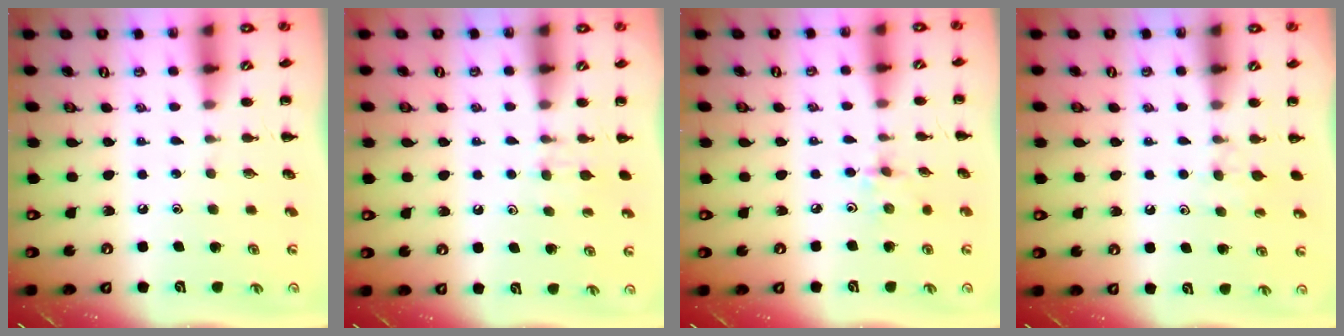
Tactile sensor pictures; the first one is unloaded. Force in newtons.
{"total": 4.5, "press": 4.1, "slide": 1.8}
{"total": 2.4, "press": 2.3, "slide": 0.8}
{"total": 4.7, "press": 4.3, "slide": 1.8}